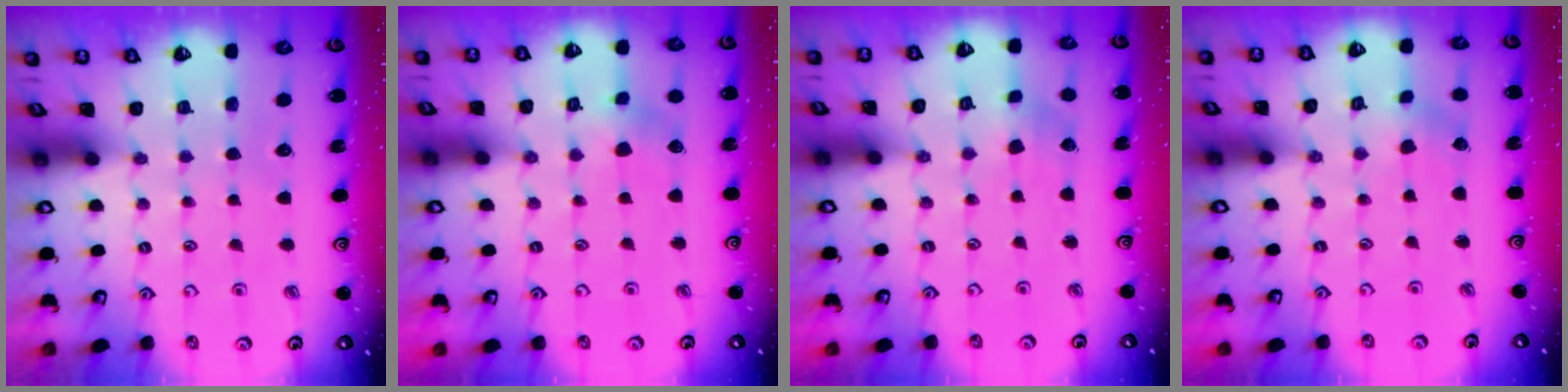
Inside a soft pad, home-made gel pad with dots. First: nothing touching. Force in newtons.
{"total": 5.6, "press": 5.6, "slide": 0.3}
{"total": 2.3, "press": 2.3, "slide": 0.3}
{"total": 0.6, "press": 0.6, "slide": 0.1}